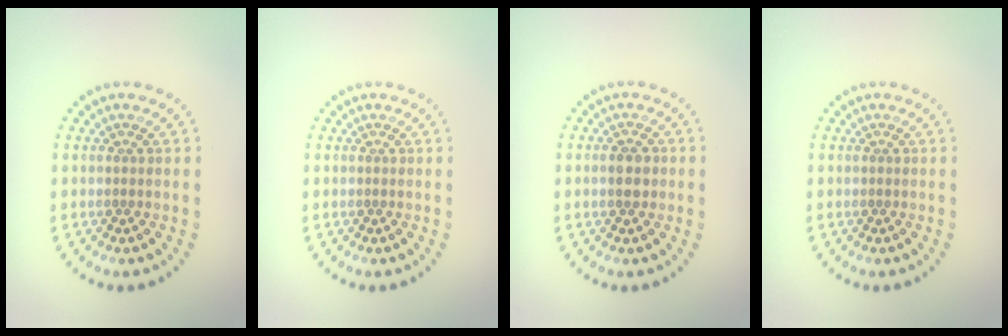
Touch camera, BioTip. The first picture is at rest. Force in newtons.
{"total": 0.0}
{"total": 1.9, "press": 1.9, "slide": 0.2}
{"total": 0.0}